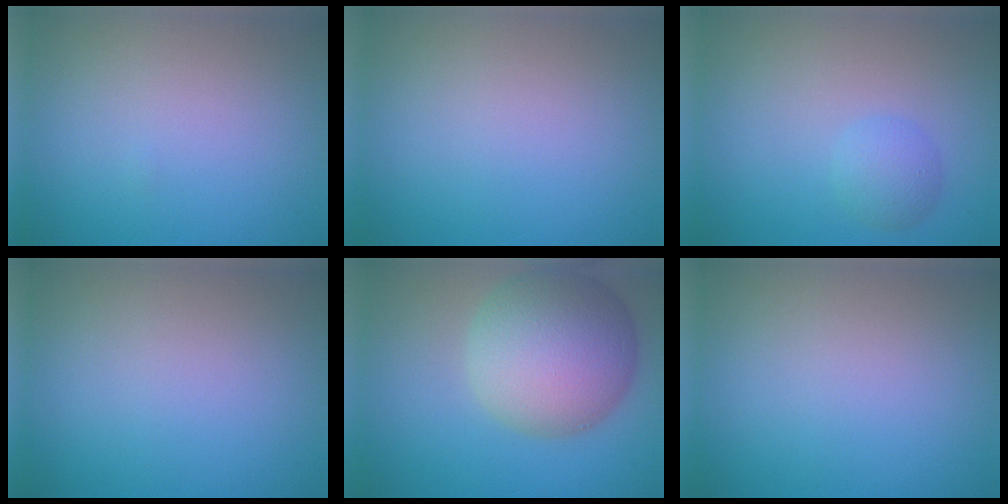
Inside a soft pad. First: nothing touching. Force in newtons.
{"total": 0.0}
{"total": 2.0, "press": 2.0, "slide": 0.1}
{"total": 0.0}
{"total": 10.4, "press": 10.4, "slide": 0.5}
{"total": 0.0}